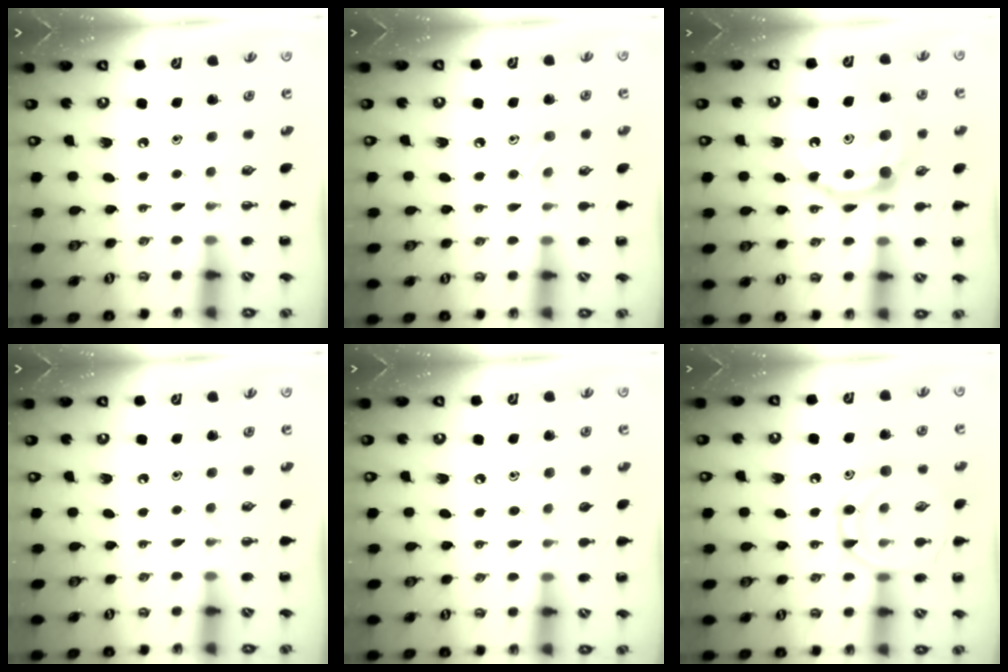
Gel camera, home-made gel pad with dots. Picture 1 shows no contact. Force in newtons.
{"total": 7.5, "press": 7.3, "slide": 1.6}
{"total": 10.5, "press": 10.5, "slide": 0.6}
{"total": 0.0}
{"total": 4.2, "press": 3.8, "slide": 1.7}
{"total": 12.9, "press": 12.9, "slide": 0.7}